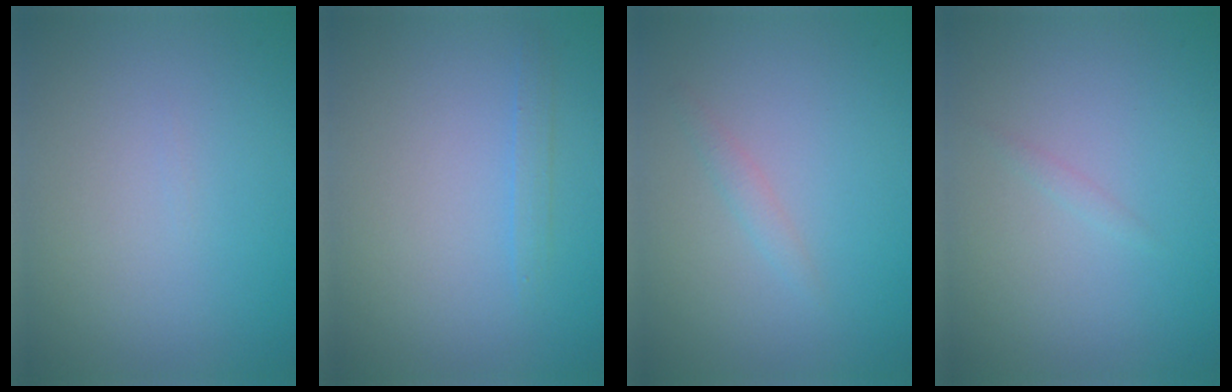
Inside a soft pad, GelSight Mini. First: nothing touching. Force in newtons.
{"total": 0.9, "press": 0.9, "slide": 0.1}
{"total": 0.9, "press": 0.8, "slide": 0.0}
{"total": 0.5, "press": 0.5, "slide": 0.0}